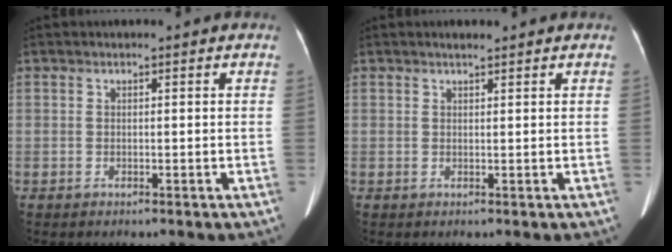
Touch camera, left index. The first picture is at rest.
{"total": 1.0, "force": [0.8, 0.2, 0.5], "torque": [-0.015, 0.004, 0.015]}